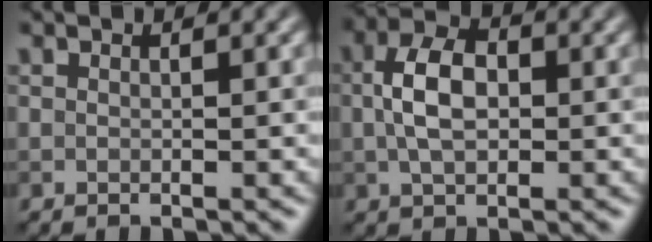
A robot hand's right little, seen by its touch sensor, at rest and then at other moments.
{"total": 4.7, "force": [0.0, 2.8, 3.8], "torque": [-0.074, 0.008, -0.006]}